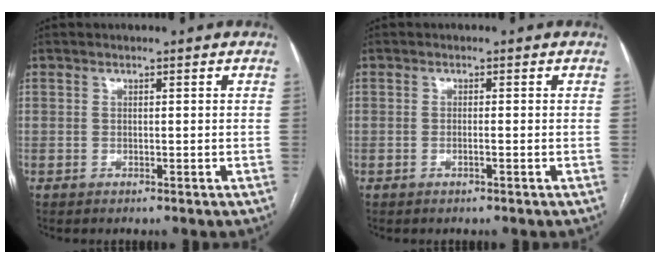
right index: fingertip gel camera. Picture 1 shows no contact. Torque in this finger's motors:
{"motor_torque": [0.15, 0.23, -0.04, -0.01]}